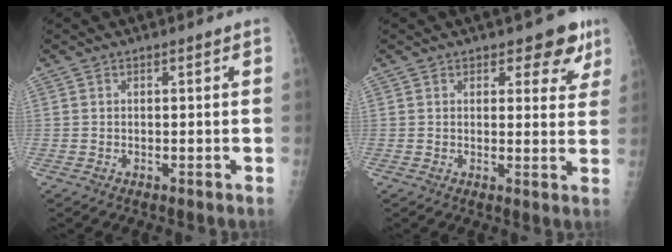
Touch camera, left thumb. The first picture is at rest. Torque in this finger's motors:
{"motor_torque": [0.38, 0.54, -0.20, -0.30, 0.06]}